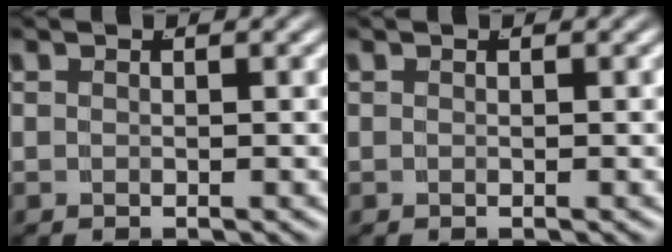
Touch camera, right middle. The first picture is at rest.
{"total": 0.0}